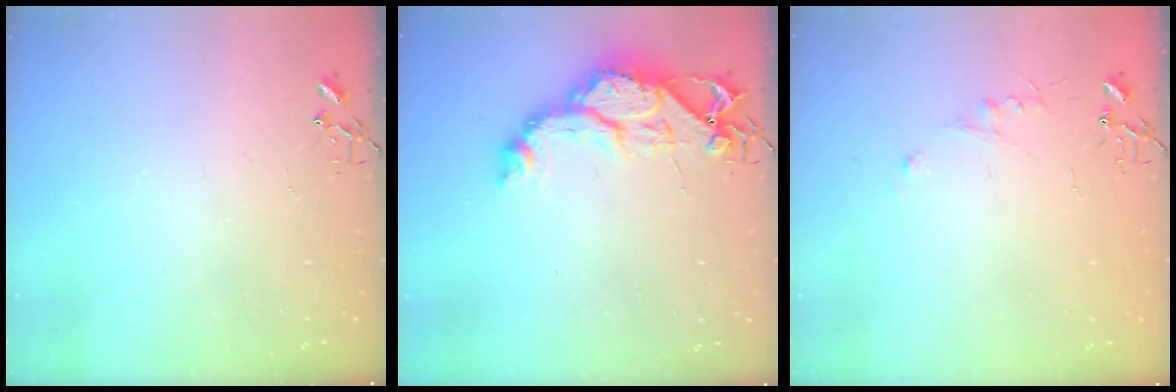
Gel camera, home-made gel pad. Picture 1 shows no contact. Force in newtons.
{"total": 14.0, "press": 13.9, "slide": 1.4}
{"total": 5.2, "press": 5.2, "slide": 0.6}